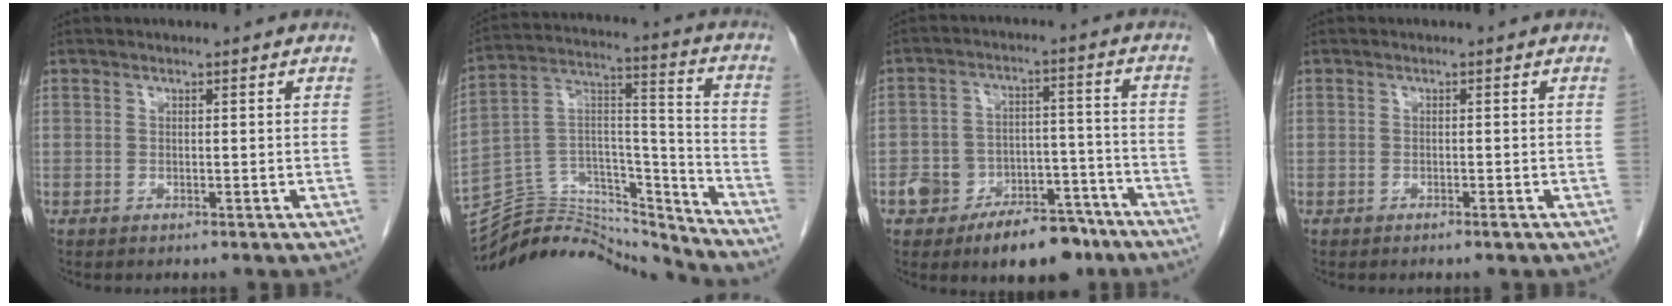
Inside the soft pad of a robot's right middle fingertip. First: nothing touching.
{"total": 17.8, "force": [-17.3, 3.2, 2.1], "torque": [-0.026, 0.067, -0.289]}
{"total": 11.5, "force": [-7.8, 5.8, 6.2], "torque": [-0.083, 0.027, -0.114]}
{"total": 0.8, "force": [-0.6, 0.0, 0.6], "torque": [-0.012, -0.001, -0.010]}